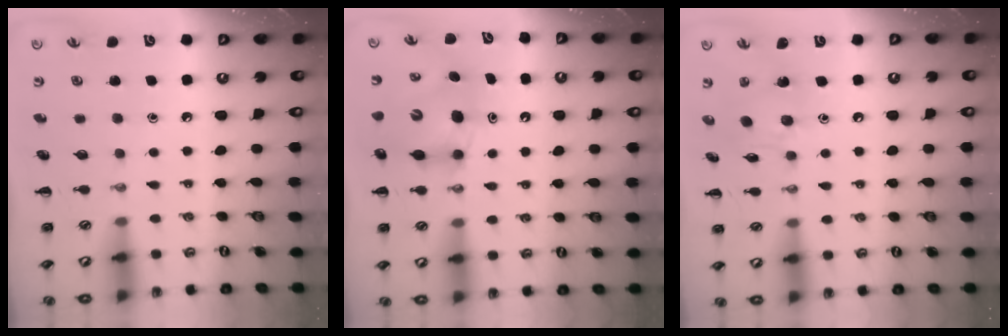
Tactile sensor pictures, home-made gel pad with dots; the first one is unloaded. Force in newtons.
{"total": 6.8, "press": 6.7, "slide": 1.2}
{"total": 6.9, "press": 6.9, "slide": 0.5}